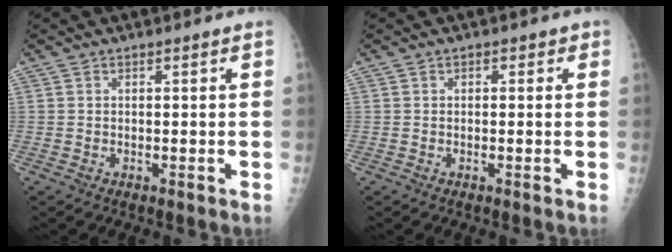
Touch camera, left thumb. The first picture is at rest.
{"total": 1.1, "force": [0.3, 0.9, 0.6], "torque": [0.005, 0.003, -0.003]}